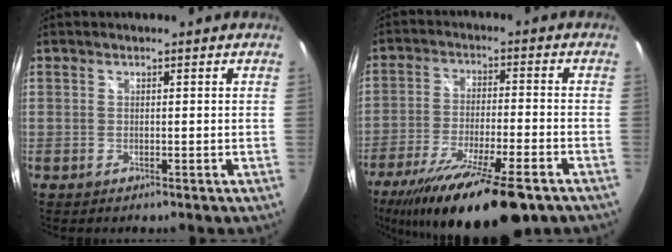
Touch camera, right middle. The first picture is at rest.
{"total": 20.6, "force": [-14.7, 4.3, 13.7], "torque": [-0.256, -0.047, -0.240]}